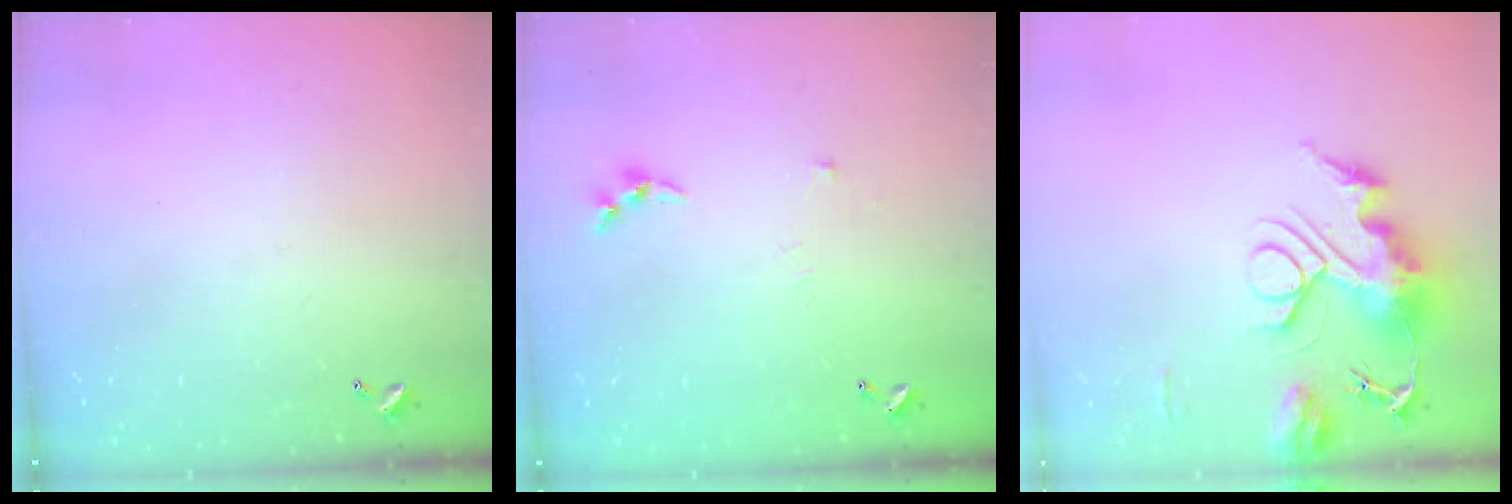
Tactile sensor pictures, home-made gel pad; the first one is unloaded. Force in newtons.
{"total": 3.7, "press": 3.6, "slide": 0.6}
{"total": 14.3, "press": 14.3, "slide": 1.5}